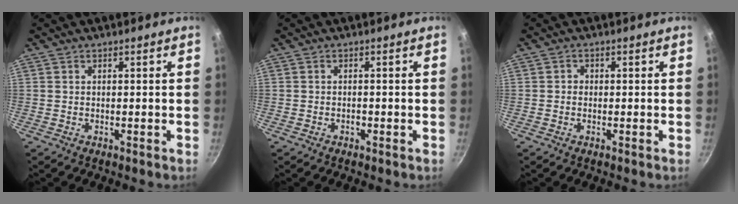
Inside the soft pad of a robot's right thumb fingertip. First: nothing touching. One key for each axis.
{"total": 1.4, "fx": -0.6, "fy": 1.0, "fz": 0.8, "tx": -0.008, "ty": 0.009, "tz": -0.008}
{"total": 0.9, "fx": -0.2, "fy": 0.8, "fz": 0.2, "tx": -0.002, "ty": 0.002, "tz": -0.004}